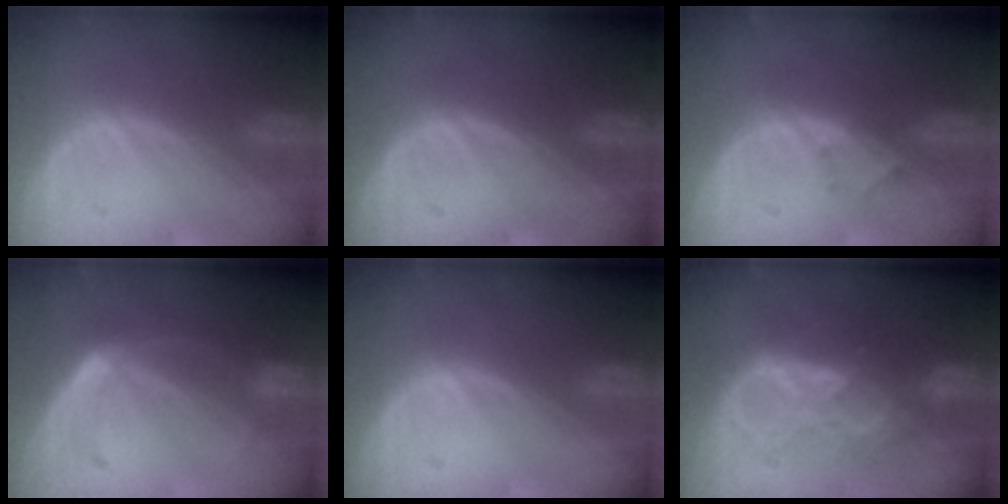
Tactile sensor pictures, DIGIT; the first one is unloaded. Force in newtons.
{"total": 0.0}
{"total": 1.3, "press": 1.1, "slide": 0.8}
{"total": 6.0, "press": 5.2, "slide": 3.1}
{"total": 0.0}
{"total": 7.2, "press": 7.2, "slide": 0.3}